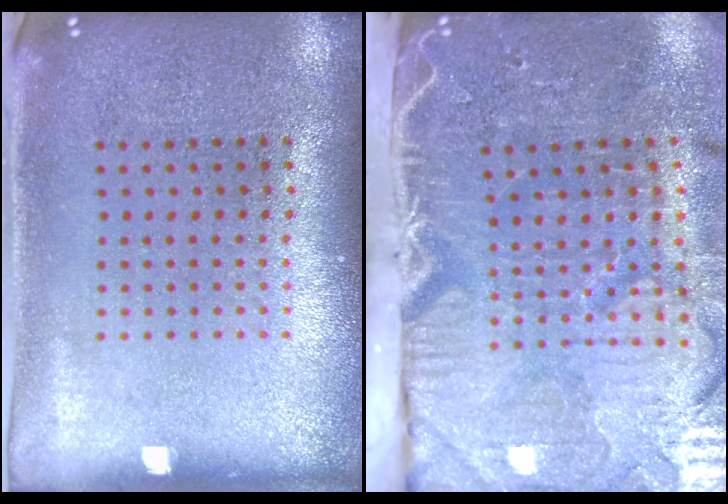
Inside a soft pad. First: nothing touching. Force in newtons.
{"total": 5.4, "press": 4.4, "slide": 3.1}